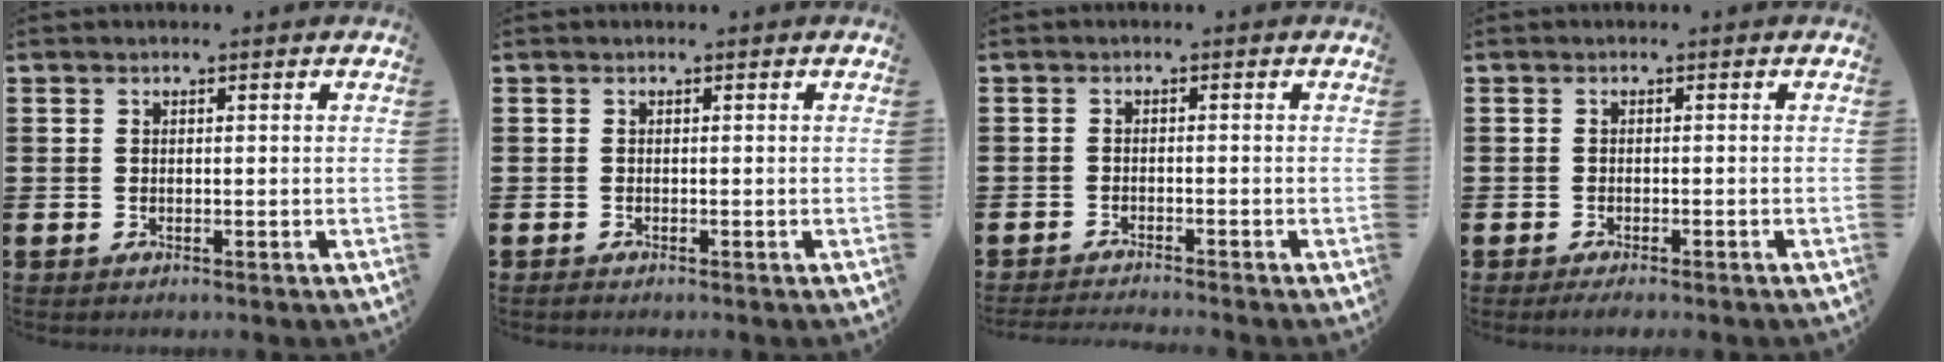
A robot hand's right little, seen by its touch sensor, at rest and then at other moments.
{"total": 0.0}
{"total": 1.3, "force": [-1.2, -0.2, 0.1], "torque": [-0.002, 0.000, -0.025]}
{"total": 0.8, "force": [-0.6, 0.0, 0.5], "torque": [-0.009, -0.003, -0.012]}